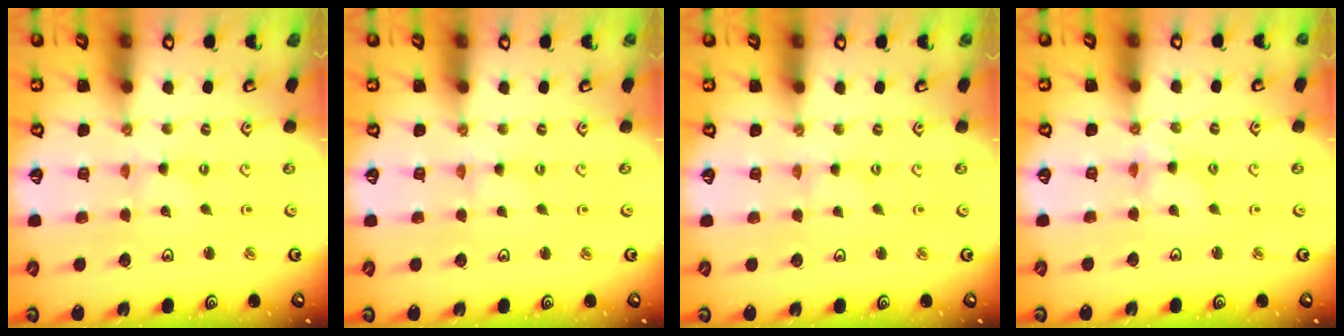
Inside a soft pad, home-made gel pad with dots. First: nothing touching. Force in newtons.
{"total": 0.0}
{"total": 0.0}
{"total": 3.9, "press": 3.9, "slide": 0.4}